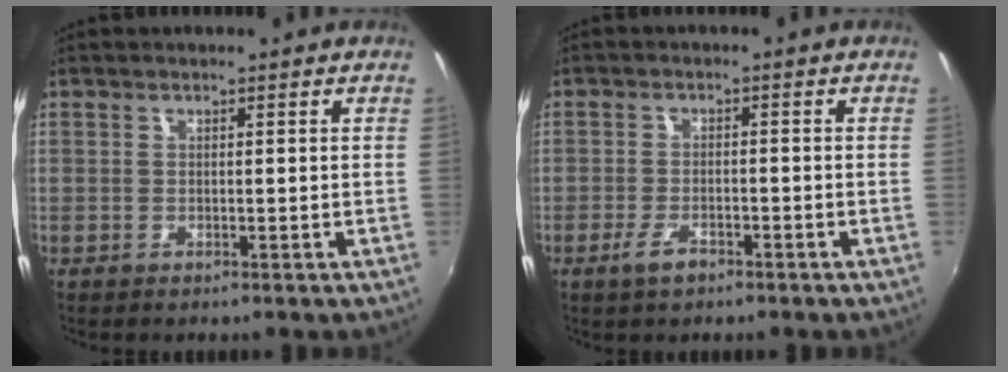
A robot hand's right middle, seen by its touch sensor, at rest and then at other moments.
{"total": 3.6, "force": [-2.4, 1.3, 2.3], "torque": [-0.056, -0.003, -0.045]}